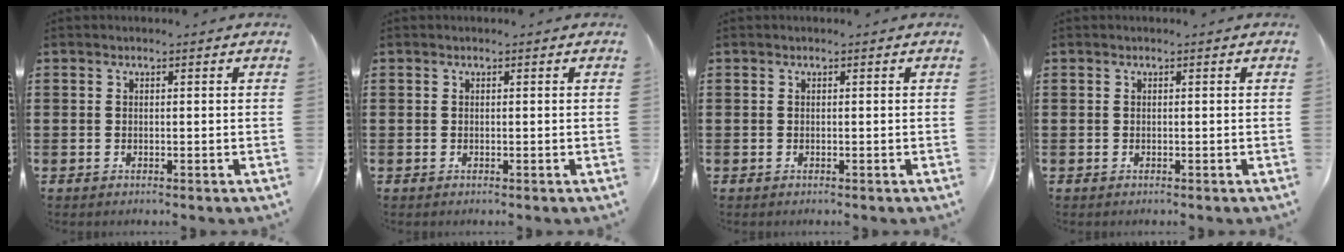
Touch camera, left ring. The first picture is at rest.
{"total": 0.0}
{"total": 0.0}
{"total": 0.0}